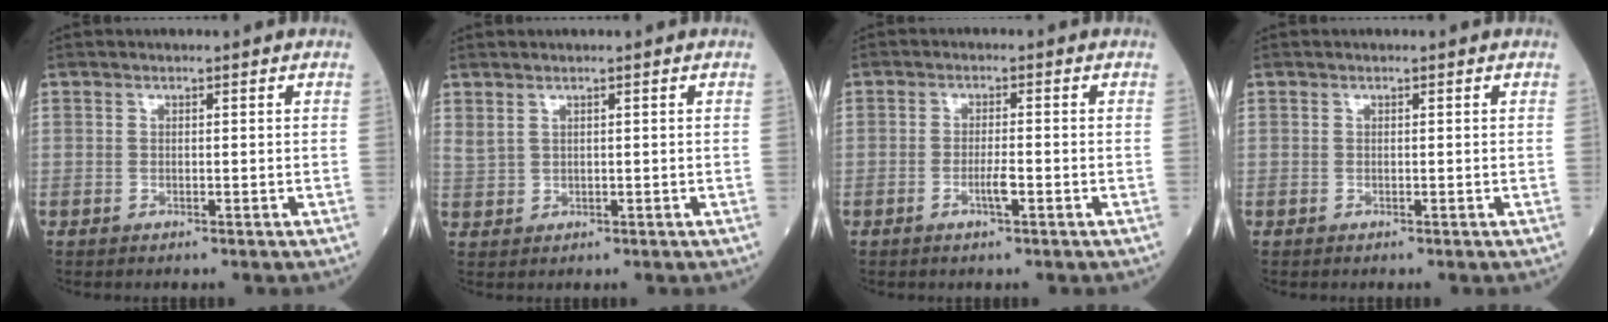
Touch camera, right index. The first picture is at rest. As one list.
[{"total": 1.4, "force": [1.2, 0.4, 0.7], "torque": [-0.019, 0.002, 0.033]}, {"total": 2.4, "force": [-1.1, 0.1, 2.2], "torque": [-0.041, 0.000, -0.020]}, {"total": 0.0}]